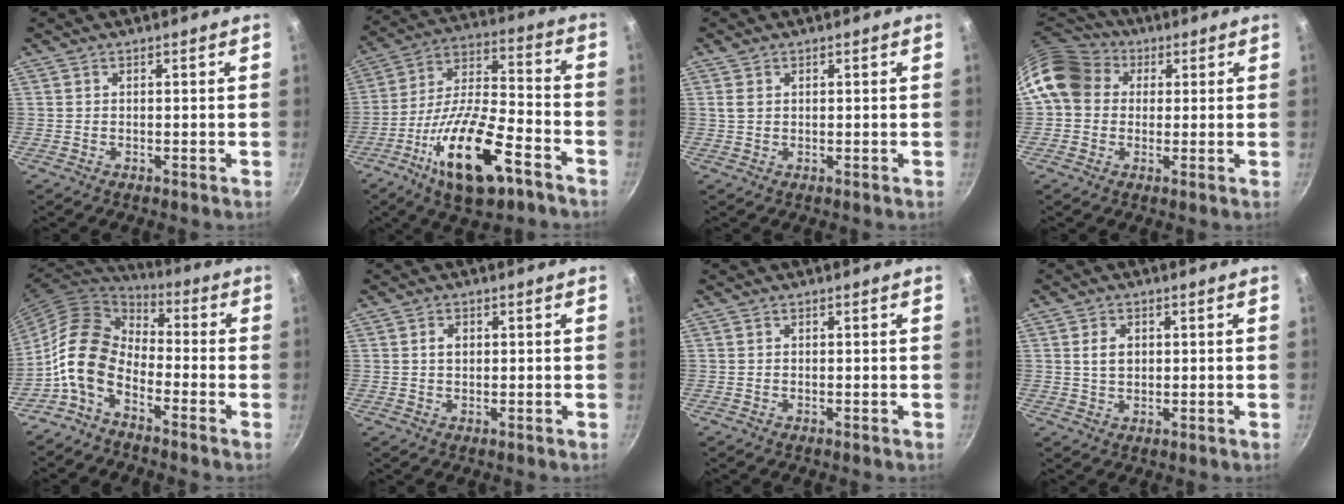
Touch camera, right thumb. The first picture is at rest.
{"total": 20.5, "force": [-10.2, 7.6, 16.0], "torque": [-0.275, 0.041, -0.183]}
{"total": 1.7, "force": [0.6, 1.2, 1.0], "torque": [-0.018, 0.003, 0.014]}
{"total": 12.6, "force": [2.9, 10.5, 6.2], "torque": [-0.091, 0.026, 0.036]}
{"total": 13.1, "force": [-5.1, 8.2, 8.8], "torque": [-0.149, 0.057, -0.124]}
{"total": 2.0, "force": [0.4, 1.5, 1.3], "torque": [-0.016, 0.003, 0.007]}
{"total": 0.0}
{"total": 3.6, "force": [0.7, 2.6, 2.4], "torque": [-0.031, -0.001, 0.015]}